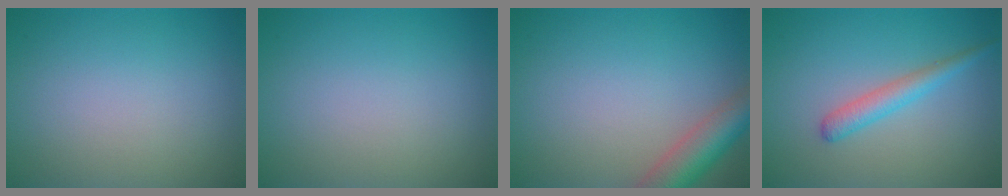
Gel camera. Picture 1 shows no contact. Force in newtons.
{"total": 0.0}
{"total": 5.1, "press": 5.1, "slide": 0.3}
{"total": 2.3, "press": 2.3, "slide": 0.1}